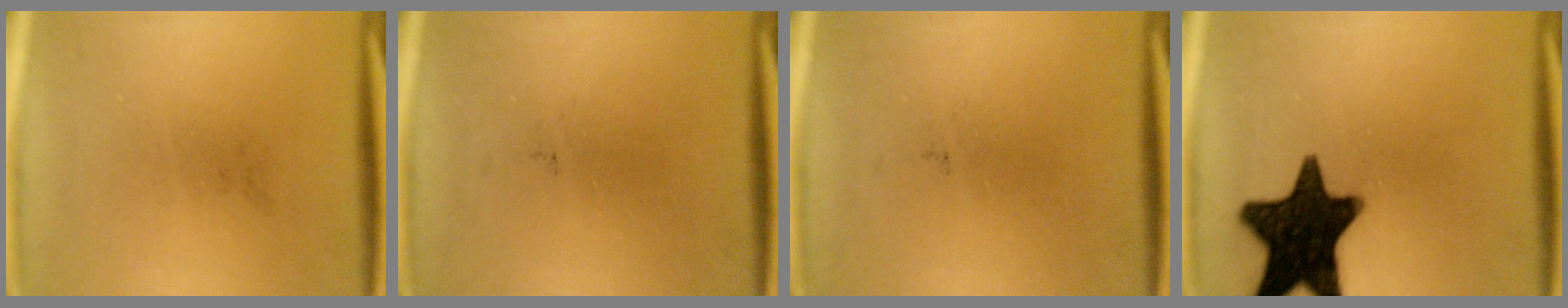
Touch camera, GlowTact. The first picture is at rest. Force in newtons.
{"total": 0.0}
{"total": 0.0}
{"total": 17.5}